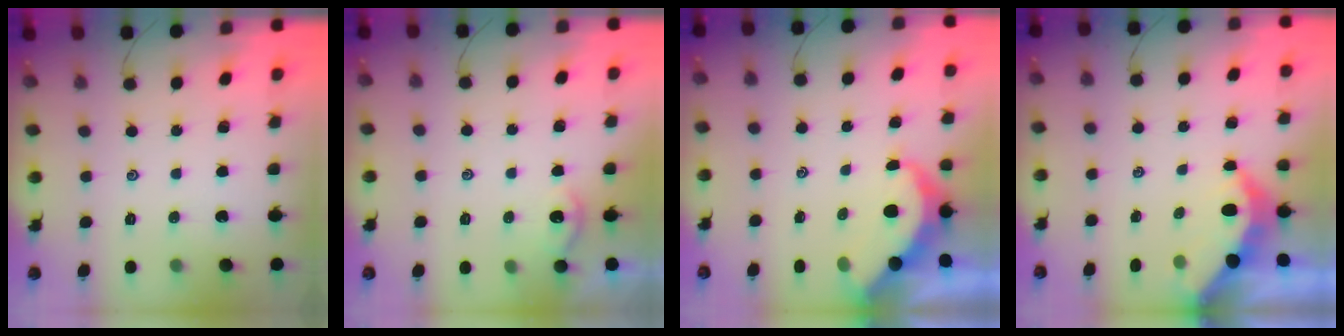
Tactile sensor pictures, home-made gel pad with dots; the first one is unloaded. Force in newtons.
{"total": 2.5, "press": 2.5, "slide": 0.2}
{"total": 6.5, "press": 6.4, "slide": 1.0}
{"total": 4.0, "press": 4.0, "slide": 0.4}